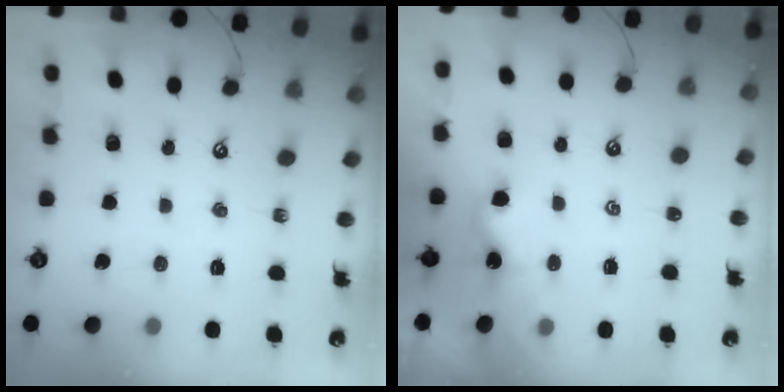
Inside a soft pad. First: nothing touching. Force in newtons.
{"total": 1.8, "press": 1.8, "slide": 0.5}